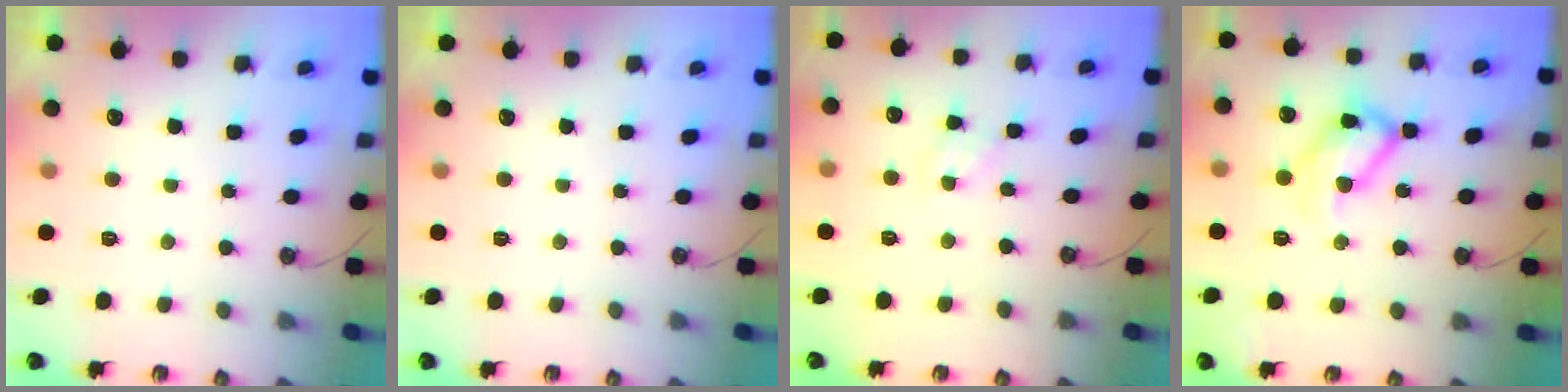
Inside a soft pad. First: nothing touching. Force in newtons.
{"total": 0.0}
{"total": 3.1, "press": 3.1, "slide": 0.4}
{"total": 15.7, "press": 15.7, "slide": 0.7}